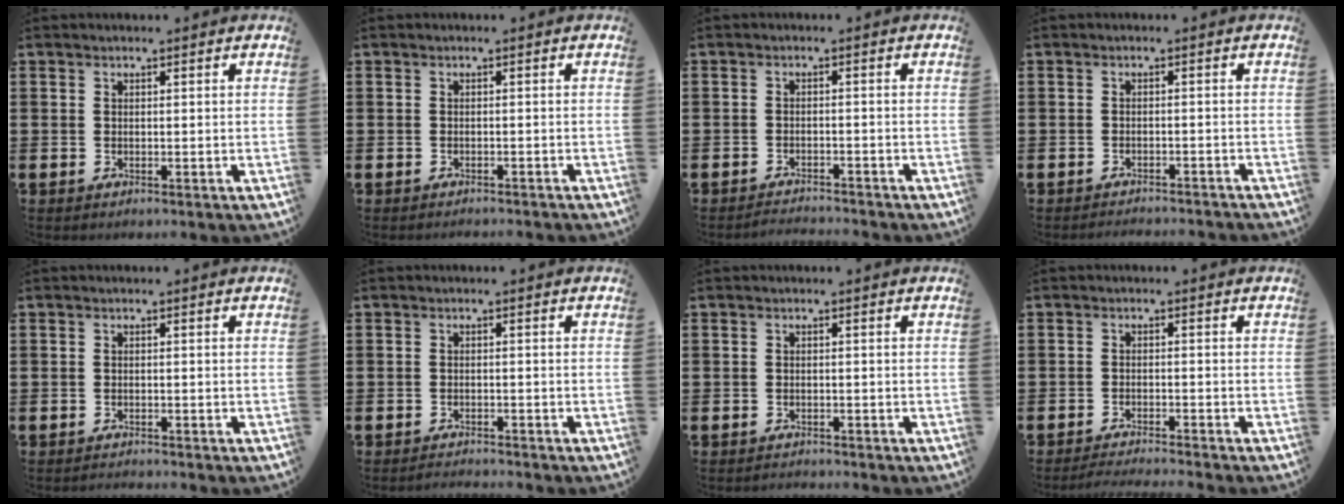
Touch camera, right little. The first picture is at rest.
{"total": 0.6, "force": [-0.6, -0.1, 0.0], "torque": [0.001, -0.001, -0.012]}
{"total": 1.6, "force": [-1.6, -0.1, -0.1], "torque": [-0.003, 0.005, -0.033]}
{"total": 1.3, "force": [-1.3, -0.2, -0.1], "torque": [-0.001, 0.004, -0.027]}
{"total": 0.6, "force": [-0.6, 0.0, 0.0], "torque": [-0.002, -0.002, -0.013]}
{"total": 1.1, "force": [-1.1, -0.1, 0.0], "torque": [-0.002, 0.002, -0.024]}
{"total": 0.7, "force": [-0.7, 0.0, 0.0], "torque": [-0.002, -0.001, -0.015]}
{"total": 1.7, "force": [-1.6, -0.2, 0.4], "torque": [-0.006, 0.002, -0.032]}